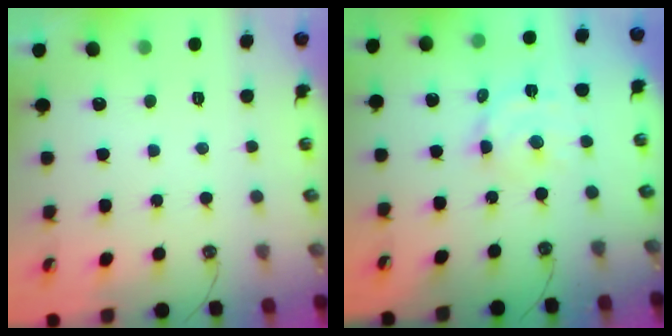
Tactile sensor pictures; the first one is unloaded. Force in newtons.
{"total": 8.7, "press": 8.7, "slide": 0.7}